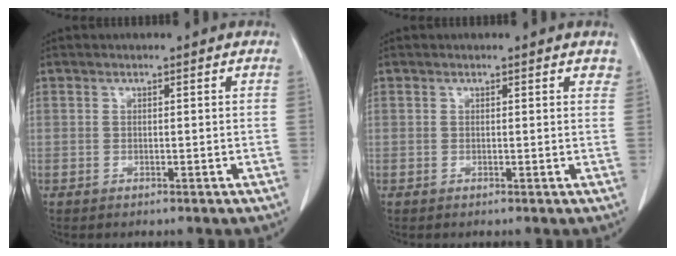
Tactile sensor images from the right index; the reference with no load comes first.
{"total": 1.5, "force": [1.3, 0.6, 0.5], "torque": [0.002, -0.001, 0.001]}